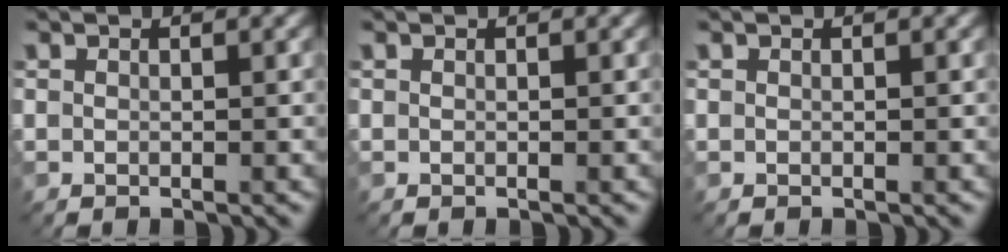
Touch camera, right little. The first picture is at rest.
{"total": 0.0}
{"total": 0.0}